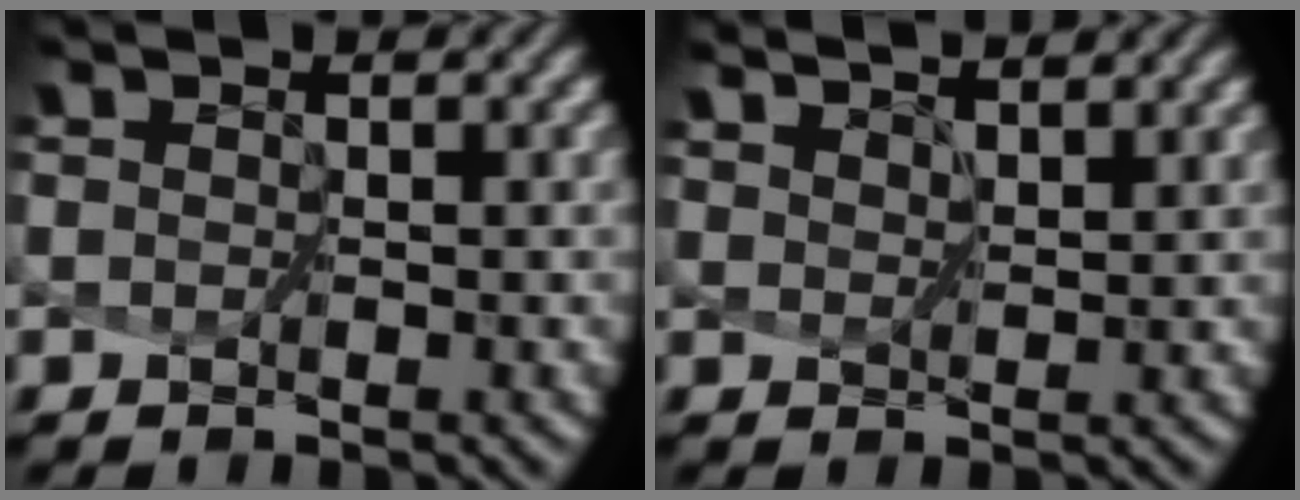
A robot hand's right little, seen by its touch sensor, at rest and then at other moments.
{"total": 3.7, "force": [3.5, 0.1, 1.0], "torque": [-0.035, 0.005, 0.062]}